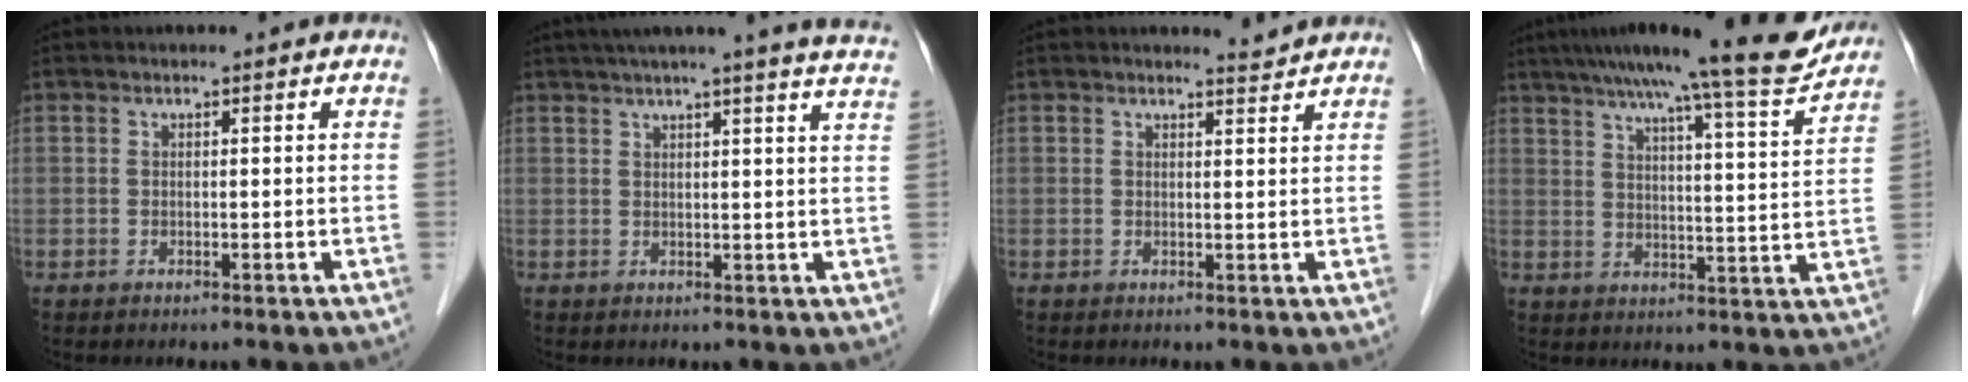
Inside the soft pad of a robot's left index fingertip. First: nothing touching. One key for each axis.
{"total": 17.5, "fx": 15.2, "fy": -1.0, "fz": 8.7, "tx": -0.133, "ty": -0.007, "tz": 0.181}
{"total": 1.6, "fx": 1.6, "fy": -0.4, "fz": -0.3, "tx": -0.011, "ty": -0.014, "tz": 0.021}
{"total": 17.3, "fx": 14.8, "fy": 0.2, "fz": 9.0, "tx": -0.130, "ty": -0.006, "tz": 0.198}